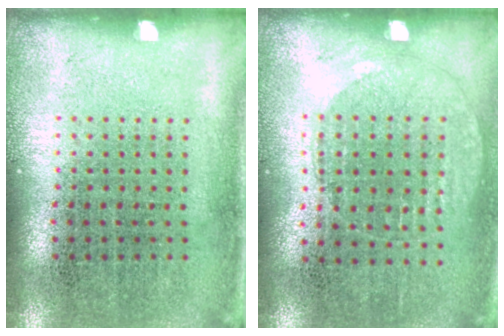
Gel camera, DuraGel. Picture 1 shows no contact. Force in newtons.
{"total": 1.0, "press": 0.9, "slide": 0.4}